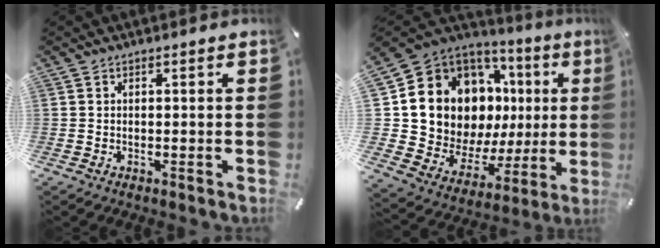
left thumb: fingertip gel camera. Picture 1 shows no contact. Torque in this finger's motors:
{"motor_torque": [1.63, 1.63, 1.37, 0.70, 0.24]}